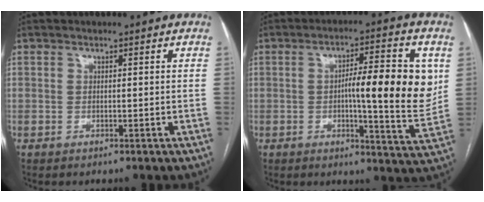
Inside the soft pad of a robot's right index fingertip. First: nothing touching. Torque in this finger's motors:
{"motor_torque": [0.93, 0.46, 0.30, 0.08]}